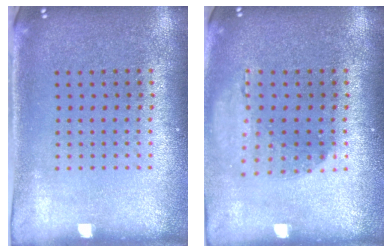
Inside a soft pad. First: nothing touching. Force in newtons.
{"total": 1.2, "press": 1.2, "slide": 0.0}